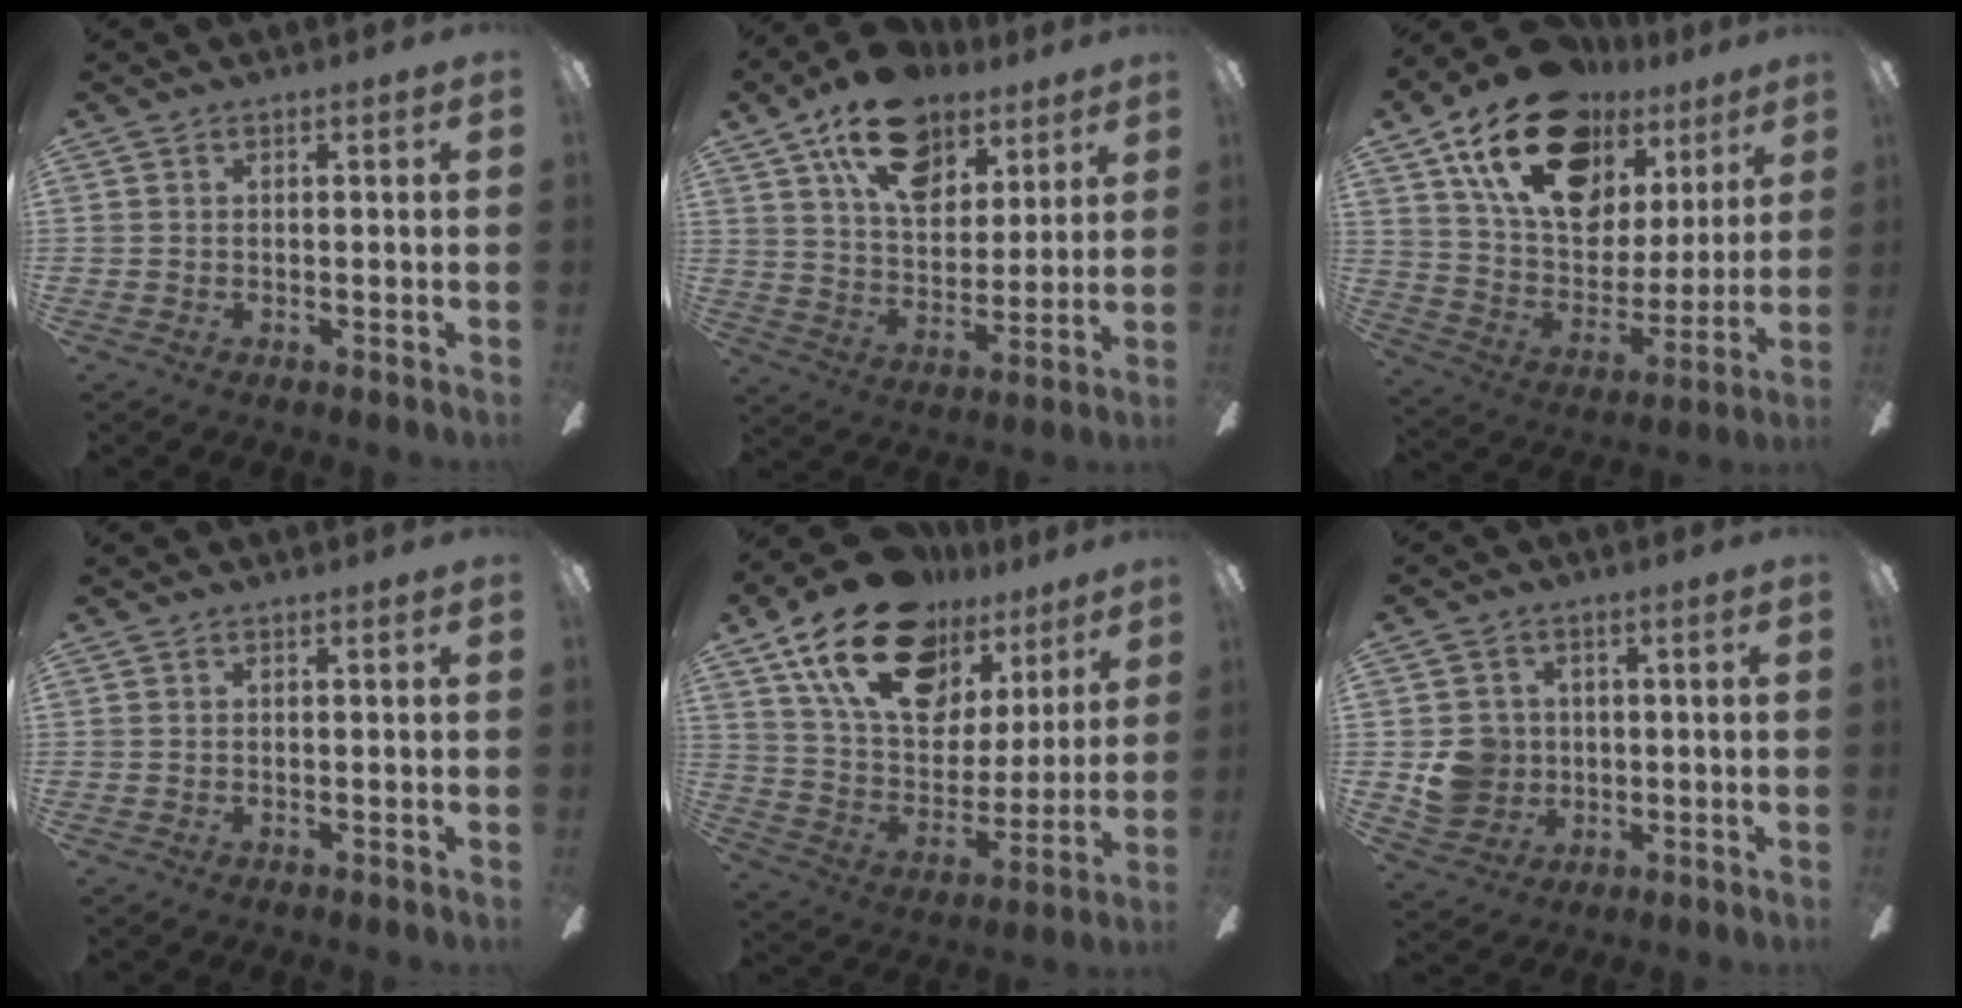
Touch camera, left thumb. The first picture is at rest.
{"total": 19.1, "force": [11.8, 11.0, 10.4], "torque": [-0.169, -0.047, 0.209]}
{"total": 23.9, "force": [14.6, 13.8, 12.9], "torque": [-0.215, -0.069, 0.263]}
{"total": 0.0}
{"total": 23.6, "force": [14.9, 13.0, 12.9], "torque": [-0.224, -0.075, 0.272]}
{"total": 7.7, "force": [0.0, 7.4, 1.9], "torque": [-0.043, 0.007, 0.007]}